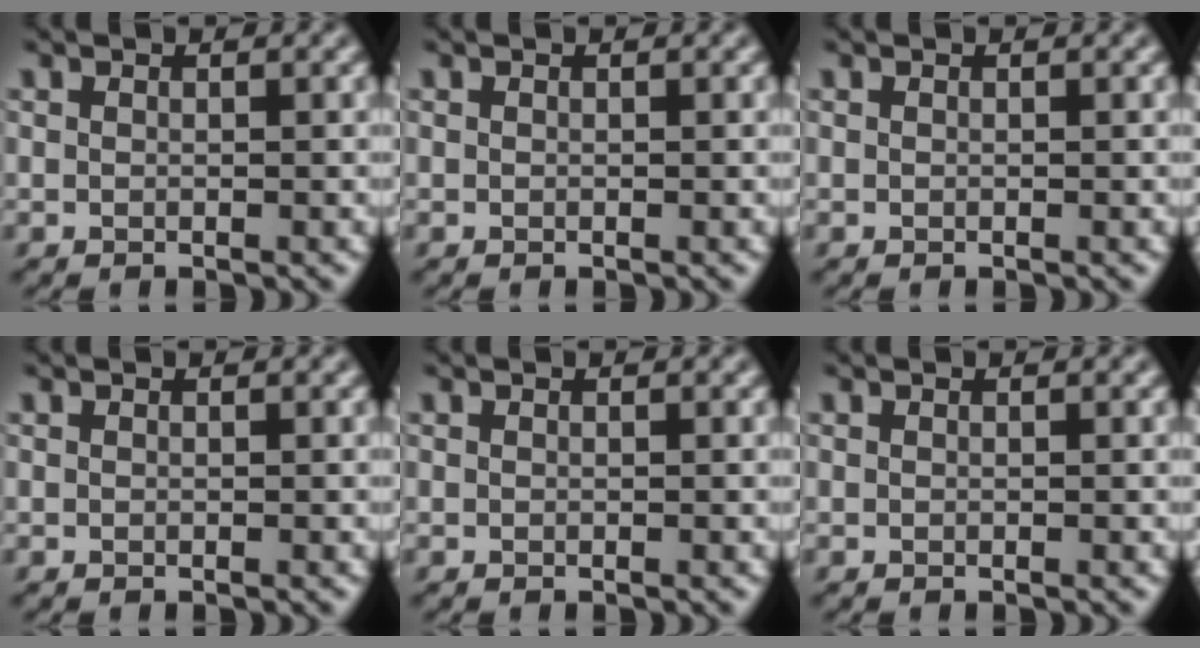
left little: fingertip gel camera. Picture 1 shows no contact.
{"total": 0.0}
{"total": 0.0}
{"total": 0.0}
{"total": 0.0}
{"total": 0.0}